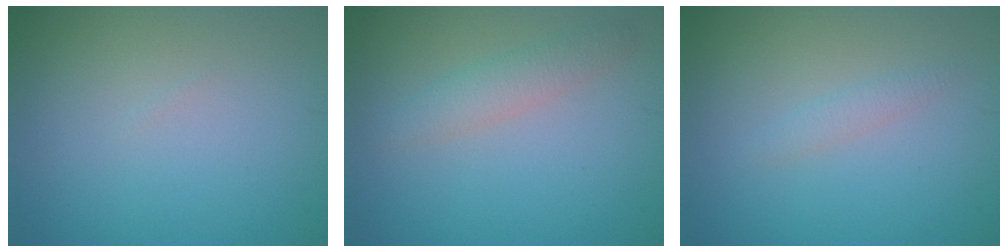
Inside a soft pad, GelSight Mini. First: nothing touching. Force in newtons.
{"total": 1.3, "press": 1.3, "slide": 0.3}
{"total": 1.0, "press": 1.0, "slide": 0.1}